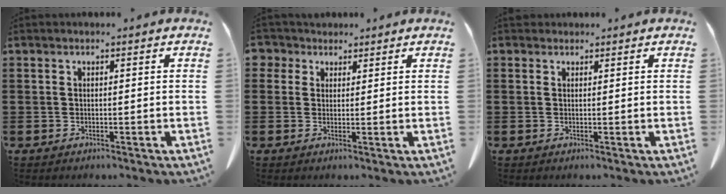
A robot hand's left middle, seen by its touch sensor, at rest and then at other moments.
{"total": 3.3, "force": [2.1, 2.4, 0.6], "torque": [-0.017, 0.010, 0.039]}
{"total": 0.8, "force": [0.7, 0.5, 0.1], "torque": [-0.003, 0.003, 0.013]}